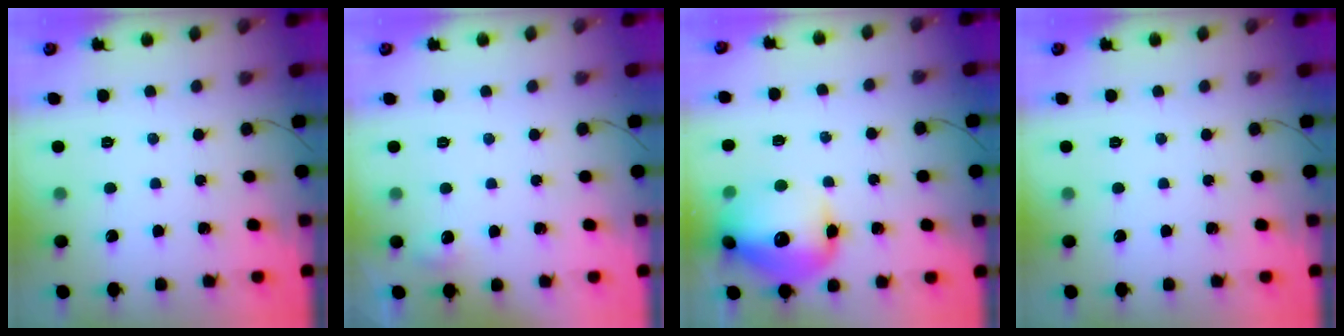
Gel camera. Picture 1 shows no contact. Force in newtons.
{"total": 4.2, "press": 4.0, "slide": 1.4}
{"total": 17.4, "press": 17.1, "slide": 2.8}
{"total": 0.0}